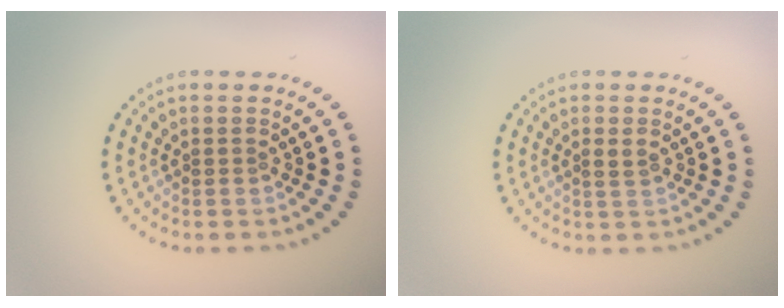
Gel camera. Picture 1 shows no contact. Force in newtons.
{"total": 1.0, "press": 1.0, "slide": 0.3}